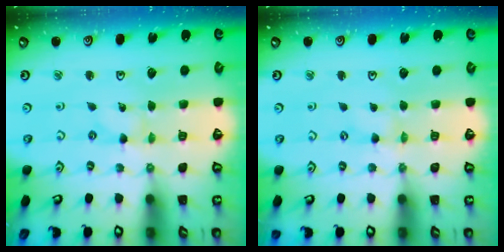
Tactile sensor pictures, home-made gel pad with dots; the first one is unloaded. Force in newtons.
{"total": 0.7, "press": 0.6, "slide": 0.3}